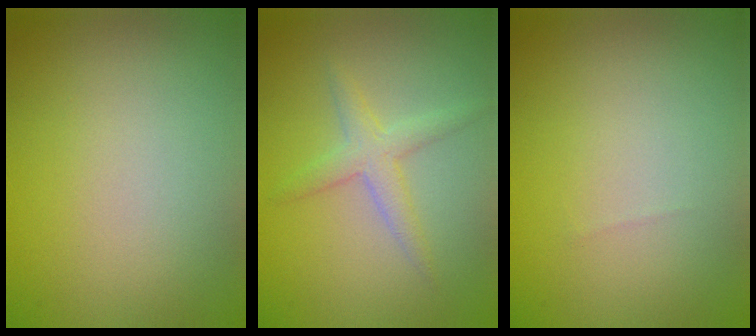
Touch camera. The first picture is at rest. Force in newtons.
{"total": 2.4, "press": 2.4, "slide": 0.0}
{"total": 0.0}